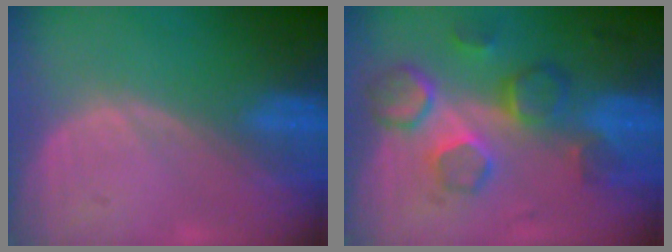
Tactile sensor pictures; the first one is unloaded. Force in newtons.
{"total": 8.7, "press": 7.9, "slide": 3.6}